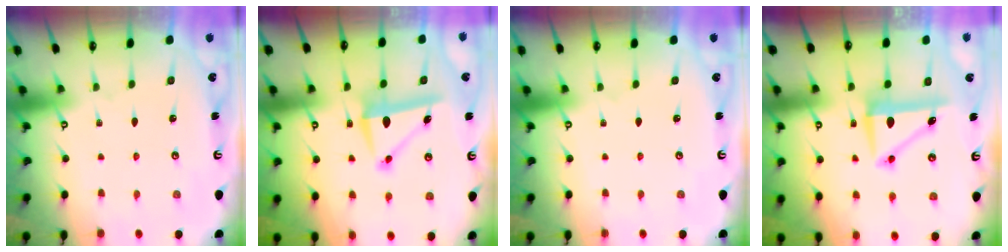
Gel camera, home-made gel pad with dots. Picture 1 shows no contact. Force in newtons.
{"total": 8.0, "press": 7.7, "slide": 2.2}
{"total": 0.0}
{"total": 7.3, "press": 7.1, "slide": 1.7}